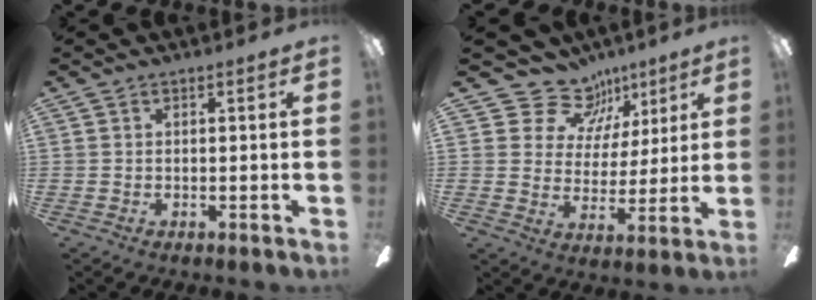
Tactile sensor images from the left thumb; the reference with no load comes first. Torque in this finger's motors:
{"motor_torque": [-0.06, -0.01, -0.27, -0.05, -0.15]}